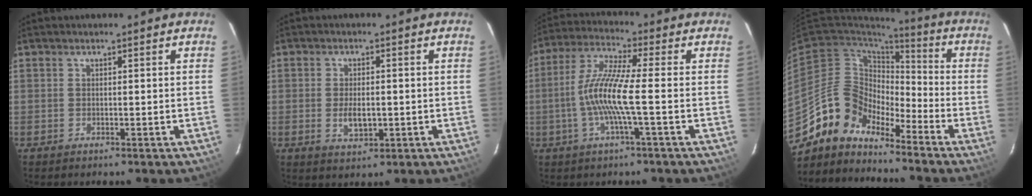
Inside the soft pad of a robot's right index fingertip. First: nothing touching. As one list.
[{"total": 4.6, "force": [-0.8, 2.5, 3.8], "torque": [-0.073, -0.005, -0.009]}, {"total": 10.1, "force": [-2.0, -0.1, 9.9], "torque": [-0.211, 0.005, -0.043]}, {"total": 12.2, "force": [-10.7, 5.5, 2.0], "torque": [-0.038, 0.033, -0.215]}]